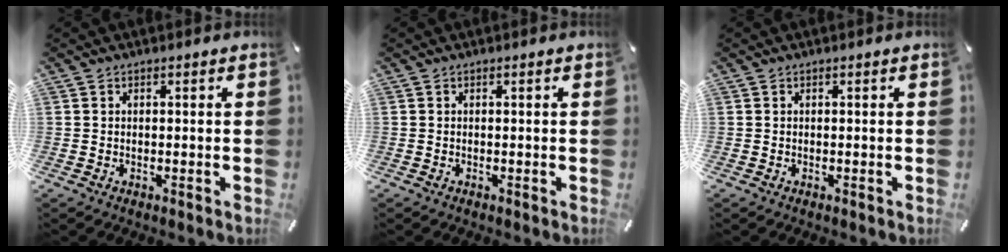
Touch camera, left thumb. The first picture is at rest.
{"total": 0.0}
{"total": 0.0}